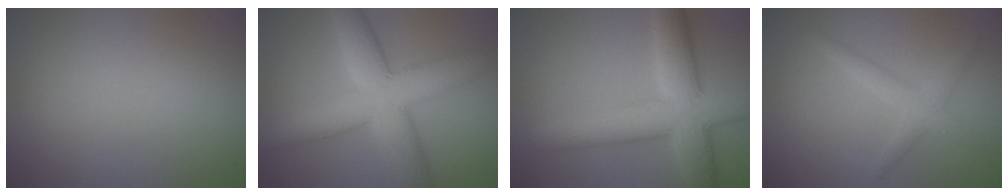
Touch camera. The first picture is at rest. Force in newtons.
{"total": 8.6, "press": 8.6, "slide": 0.2}
{"total": 8.3, "press": 8.3, "slide": 0.1}
{"total": 2.1, "press": 2.1, "slide": 0.1}